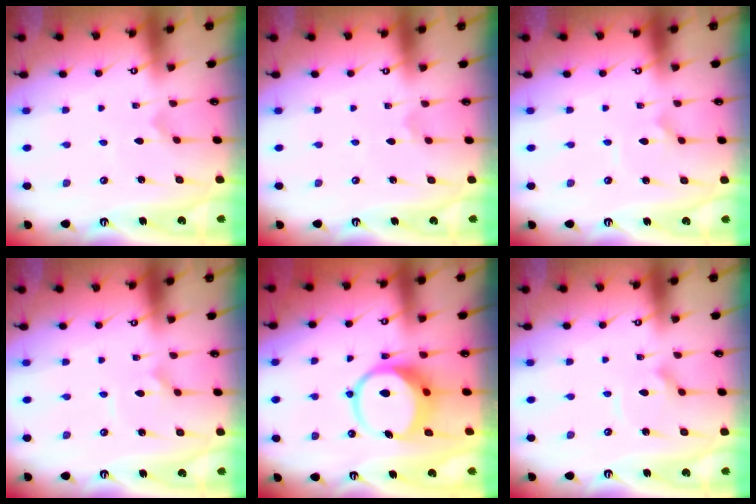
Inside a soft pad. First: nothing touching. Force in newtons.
{"total": 1.3, "press": 1.3, "slide": 0.1}
{"total": 2.2, "press": 2.2, "slide": 0.4}
{"total": 2.9, "press": 2.9, "slide": 0.4}
{"total": 9.9, "press": 9.8, "slide": 1.2}
{"total": 3.1, "press": 3.1, "slide": 0.4}